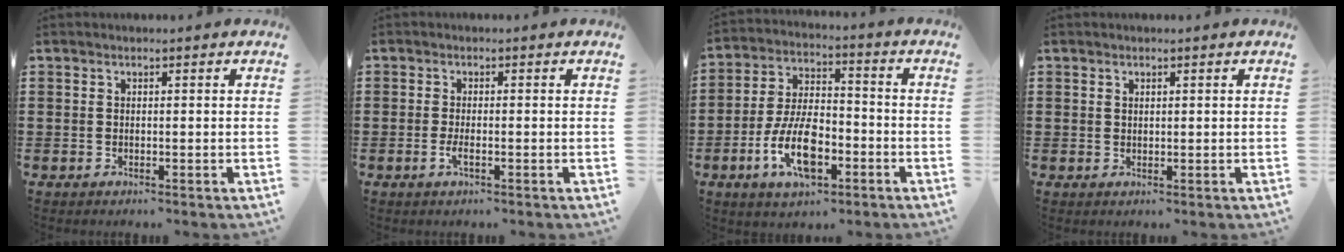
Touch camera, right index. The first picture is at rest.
{"total": 1.8, "force": [-0.5, 0.3, 1.7], "torque": [-0.037, -0.004, -0.011]}
{"total": 11.0, "force": [-4.4, 5.1, 8.7], "torque": [-0.193, -0.001, -0.081]}
{"total": 0.7, "force": [0.4, 0.5, 0.3], "torque": [-0.007, 0.002, 0.009]}